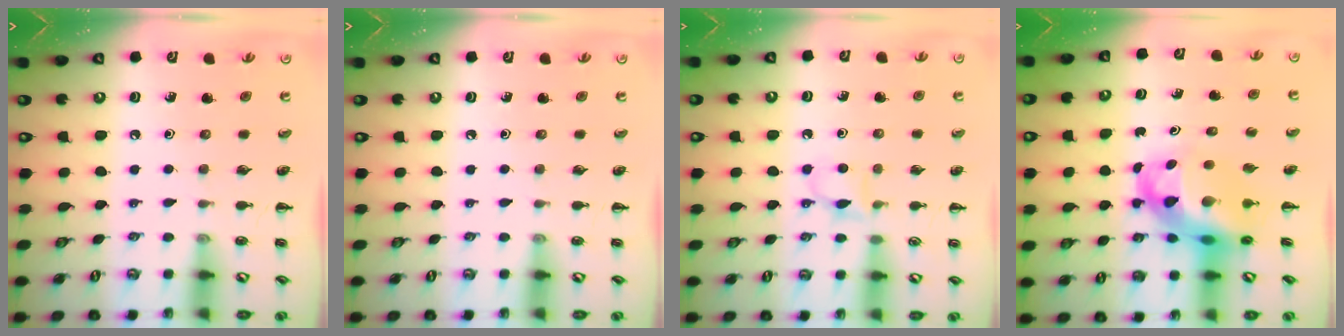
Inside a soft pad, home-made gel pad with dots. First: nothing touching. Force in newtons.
{"total": 0.0}
{"total": 4.7, "press": 4.4, "slide": 1.5}
{"total": 10.1, "press": 9.8, "slide": 2.5}